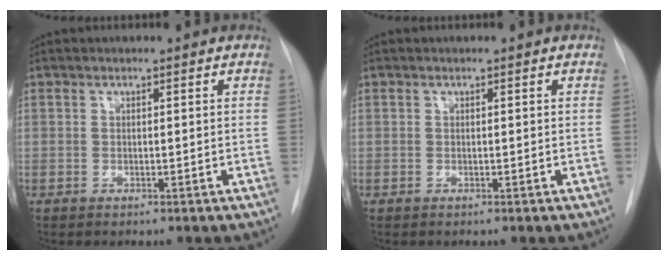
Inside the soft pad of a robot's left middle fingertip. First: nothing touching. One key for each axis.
{"total": 0.0}